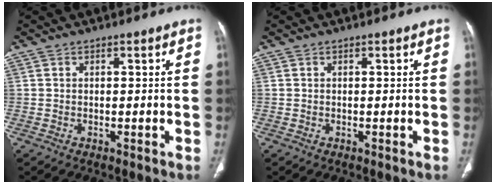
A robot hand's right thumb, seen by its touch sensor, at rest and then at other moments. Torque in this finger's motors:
{"motor_torque": [-0.04, 0.04, 0.00, 0.00, 0.00]}